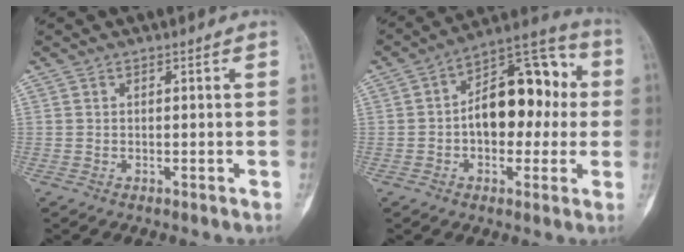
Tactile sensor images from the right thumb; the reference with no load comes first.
{"total": 16.5, "force": [0.6, 9.8, 13.3], "torque": [-0.157, 0.043, 0.000]}